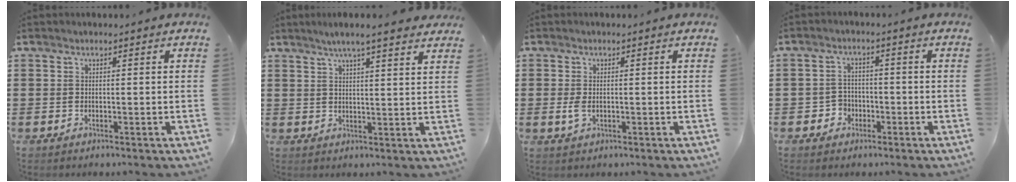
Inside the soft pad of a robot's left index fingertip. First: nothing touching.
{"total": 4.9, "force": [4.1, -0.1, 2.6], "torque": [-0.063, -0.006, 0.072]}
{"total": 1.9, "force": [-0.3, 1.1, 1.6], "torque": [-0.039, -0.002, -0.008]}
{"total": 2.9, "force": [-1.7, 2.3, 0.6], "torque": [-0.020, 0.006, -0.037]}